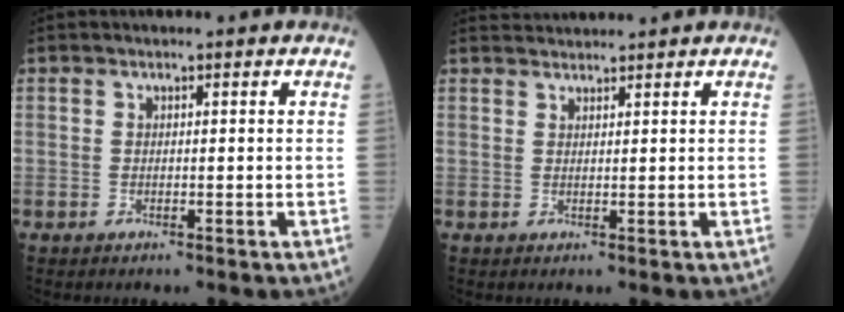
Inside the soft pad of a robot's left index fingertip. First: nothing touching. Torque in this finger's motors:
{"motor_torque": [-0.38, -0.66, 0.02, 0.02]}